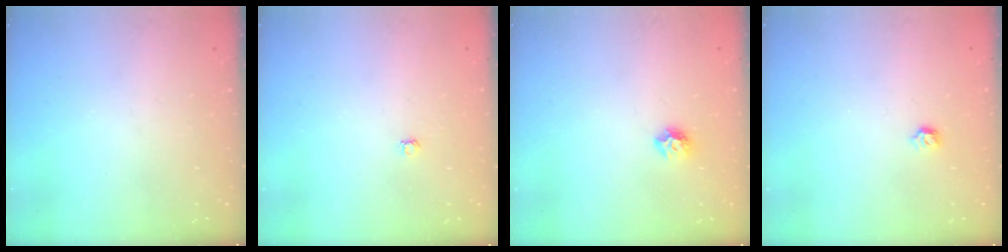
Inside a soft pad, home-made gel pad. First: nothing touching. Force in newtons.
{"total": 3.0, "press": 3.0, "slide": 0.4}
{"total": 6.7, "press": 6.7, "slide": 0.8}
{"total": 4.0, "press": 3.9, "slide": 0.7}